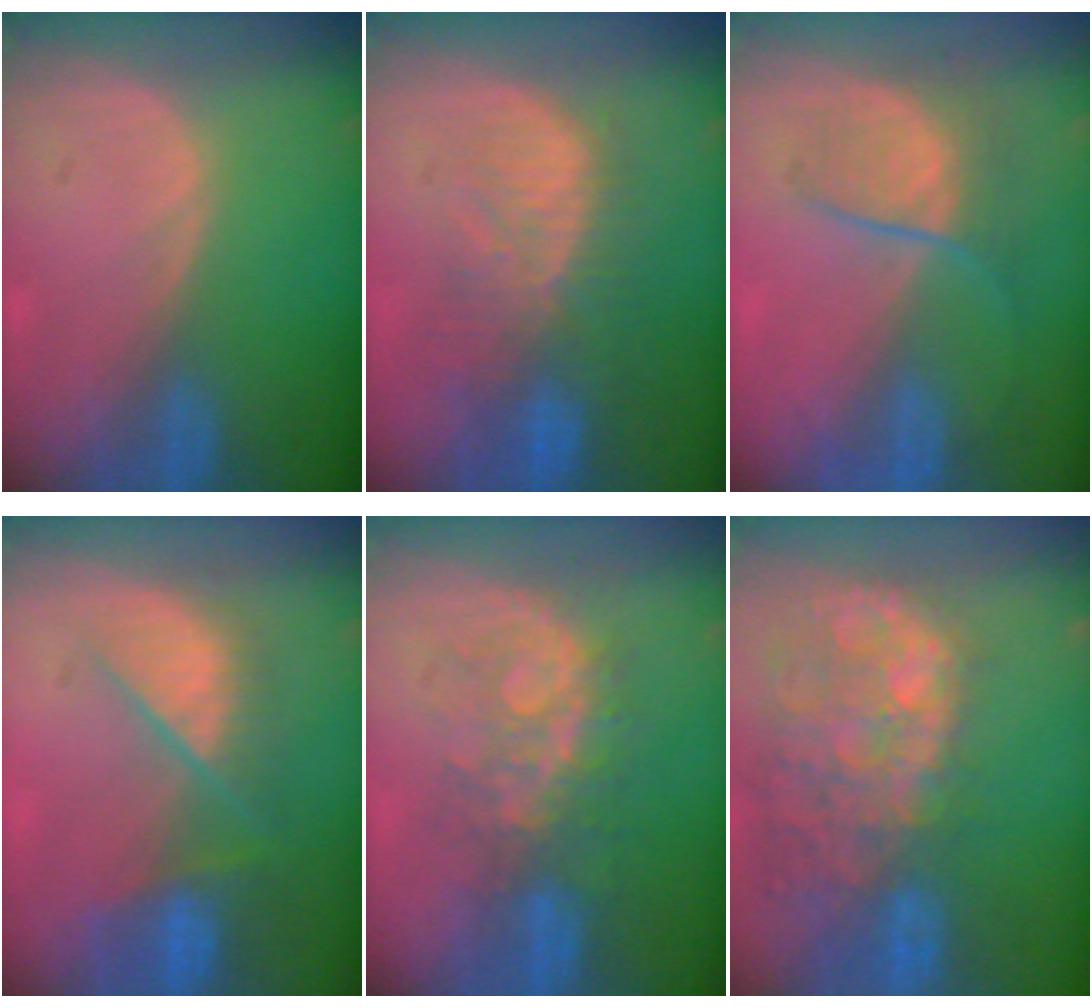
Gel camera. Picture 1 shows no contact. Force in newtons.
{"total": 10.1, "press": 8.8, "slide": 5.0}
{"total": 6.3, "press": 5.9, "slide": 2.3}
{"total": 9.6, "press": 8.2, "slide": 5.0}
{"total": 7.6, "press": 7.5, "slide": 1.5}
{"total": 14.2, "press": 11.6, "slide": 8.1}